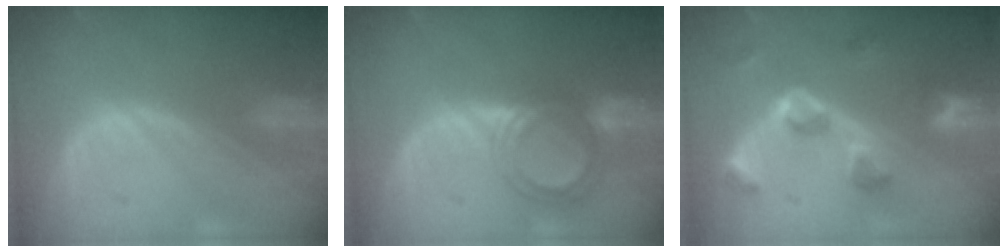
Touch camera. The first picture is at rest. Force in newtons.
{"total": 5.7, "press": 5.6, "slide": 1.3}
{"total": 7.7, "press": 7.0, "slide": 3.2}